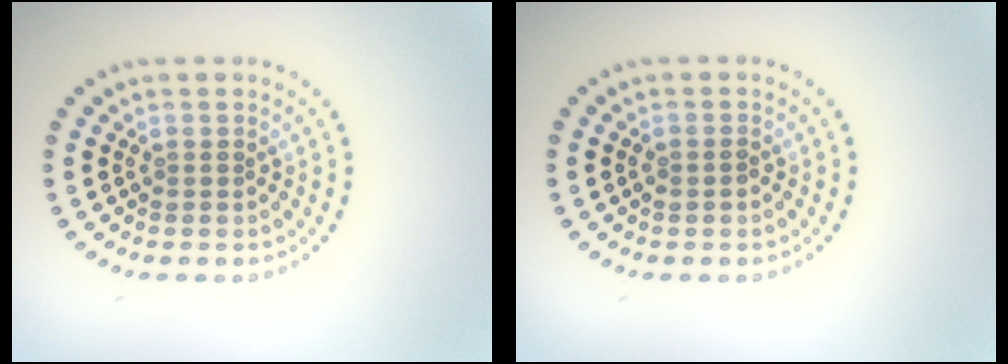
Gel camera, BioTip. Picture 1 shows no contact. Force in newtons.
{"total": 0.8, "press": 0.7, "slide": 0.2}